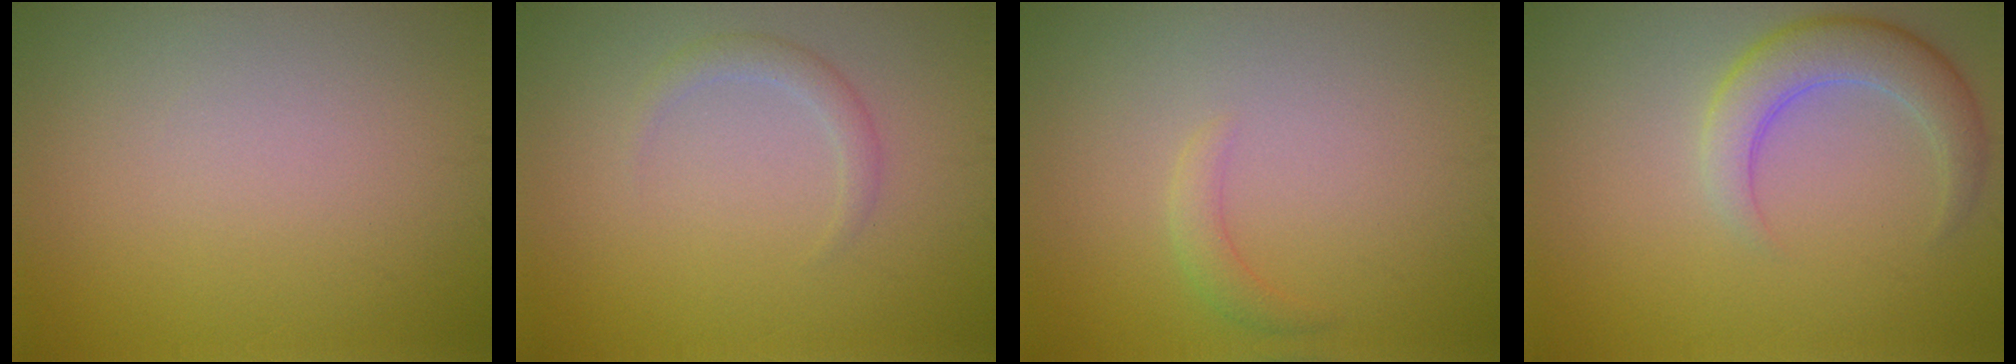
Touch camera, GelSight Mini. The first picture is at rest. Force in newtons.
{"total": 1.6, "press": 1.6, "slide": 0.1}
{"total": 1.4, "press": 1.4, "slide": 0.1}
{"total": 4.3, "press": 4.3, "slide": 0.2}